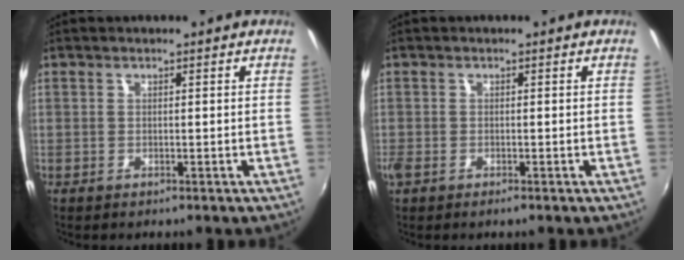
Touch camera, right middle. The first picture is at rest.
{"total": 2.4, "force": [-1.6, 1.1, 1.4], "torque": [-0.038, -0.007, -0.033]}